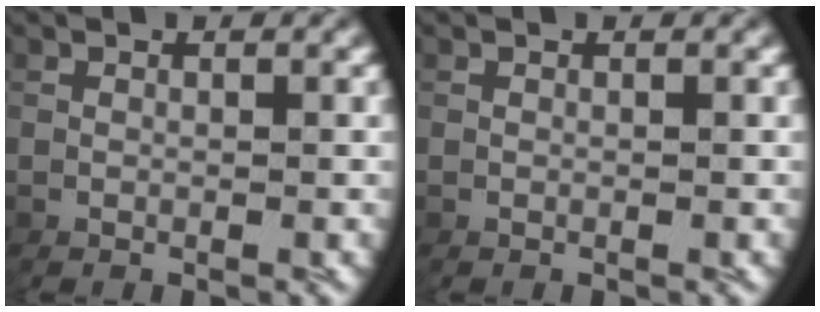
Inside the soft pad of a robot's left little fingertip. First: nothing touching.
{"total": 0.0}